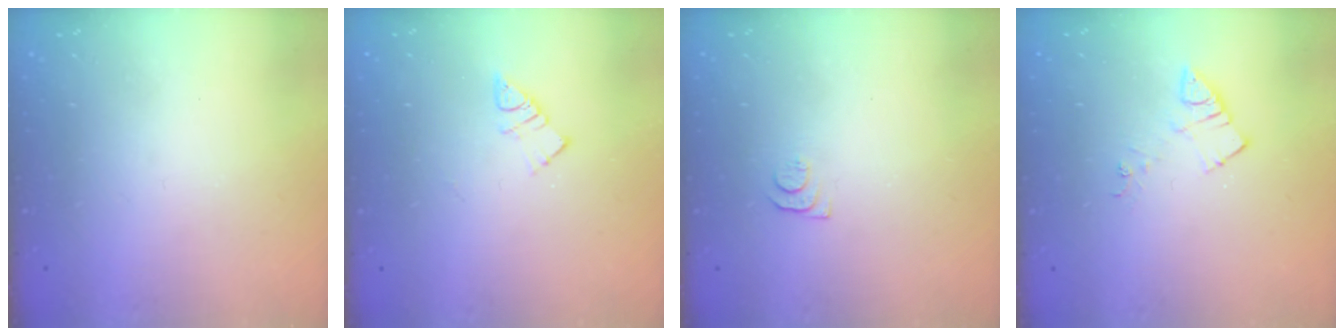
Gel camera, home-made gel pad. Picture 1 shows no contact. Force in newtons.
{"total": 5.7, "press": 5.6, "slide": 0.6}
{"total": 4.3, "press": 4.3, "slide": 0.6}
{"total": 5.2, "press": 5.2, "slide": 0.7}